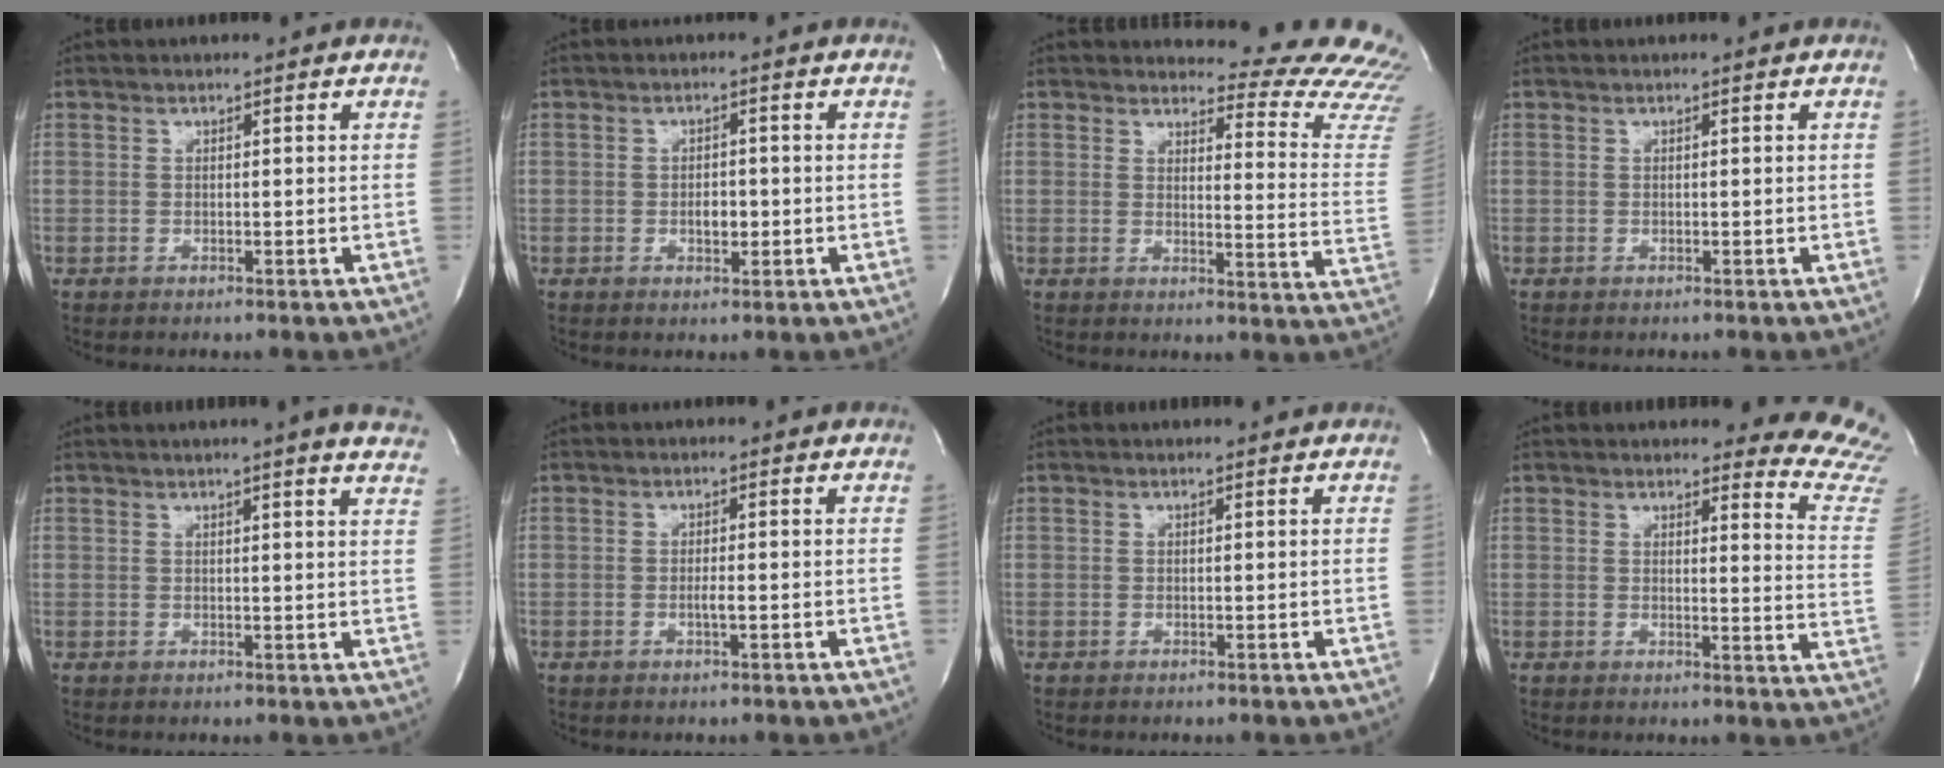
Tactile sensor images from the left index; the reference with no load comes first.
{"total": 2.4, "force": [-0.6, 1.2, 1.9], "torque": [-0.032, 0.002, -0.005]}
{"total": 17.7, "force": [17.4, 2.1, 2.8], "torque": [-0.009, -0.146, 0.161]}
{"total": 0.0}
{"total": 10.8, "force": [9.5, -0.2, 5.1], "torque": [-0.065, -0.020, 0.091]}
{"total": 1.2, "force": [-0.4, 0.0, 1.1], "torque": [-0.023, -0.002, -0.007]}
{"total": 1.2, "force": [1.2, 0.1, 0.1], "torque": [-0.010, 0.008, 0.015]}
{"total": 13.4, "force": [13.3, 1.0, 1.7], "torque": [0.015, -0.136, 0.100]}